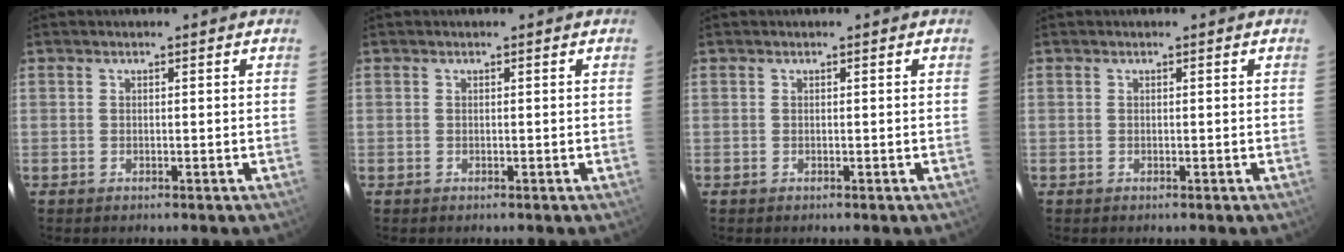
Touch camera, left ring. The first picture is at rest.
{"total": 0.0}
{"total": 0.0}
{"total": 0.0}